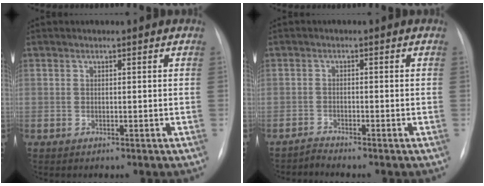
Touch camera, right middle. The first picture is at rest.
{"total": 1.5, "force": [-1.3, -0.5, -0.5], "torque": [0.007, -0.014, -0.026]}